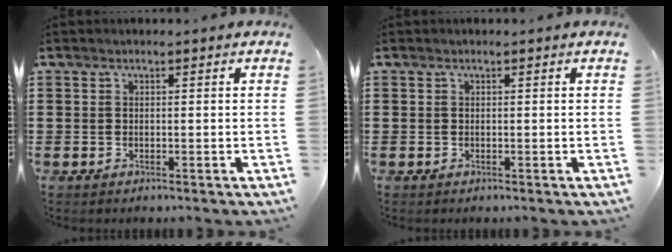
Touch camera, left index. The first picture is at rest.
{"total": 0.0}